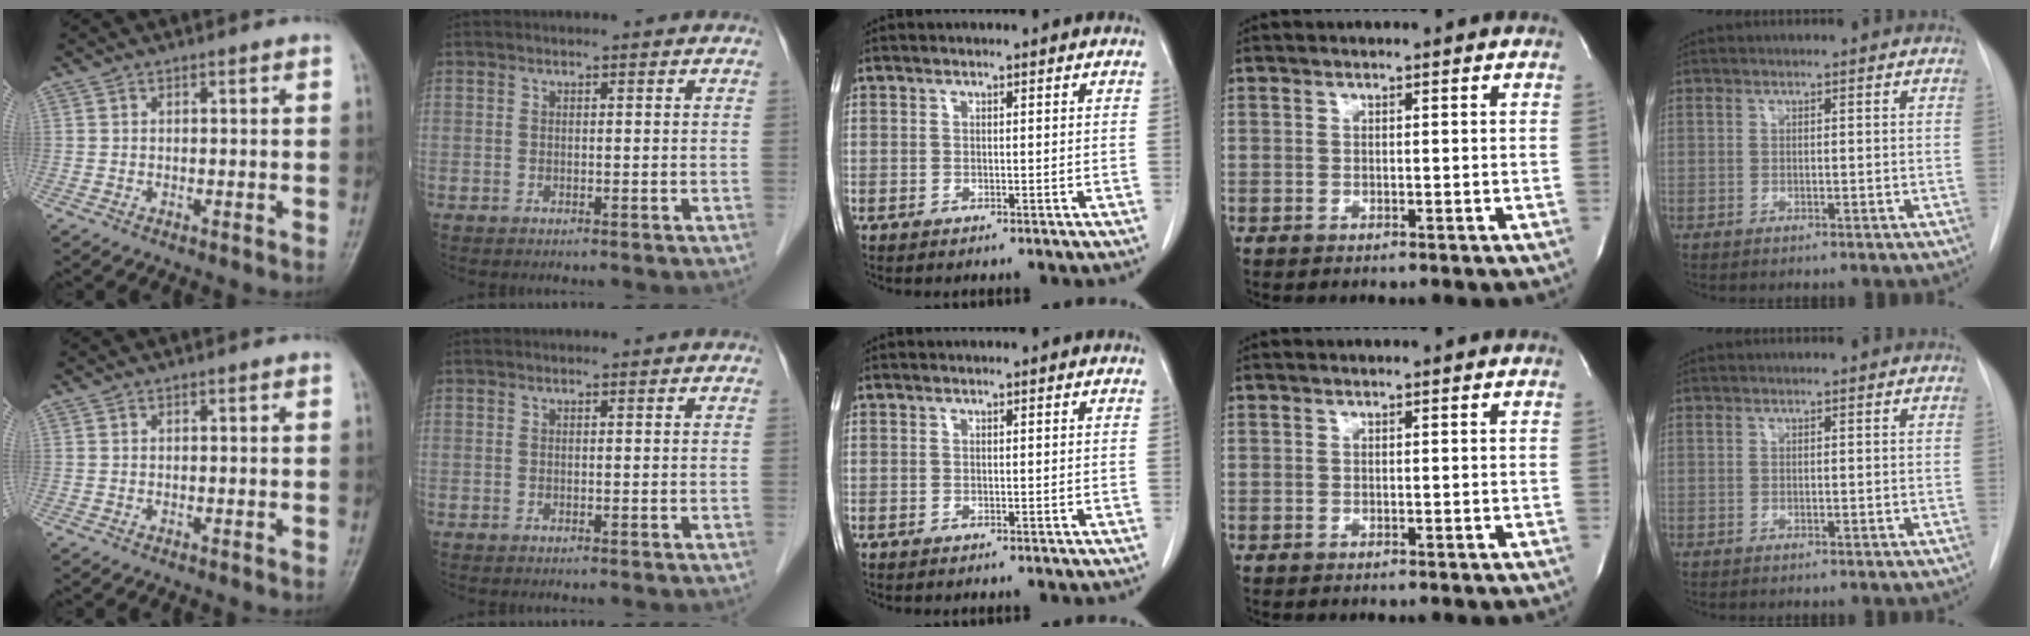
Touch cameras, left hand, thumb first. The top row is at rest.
{}